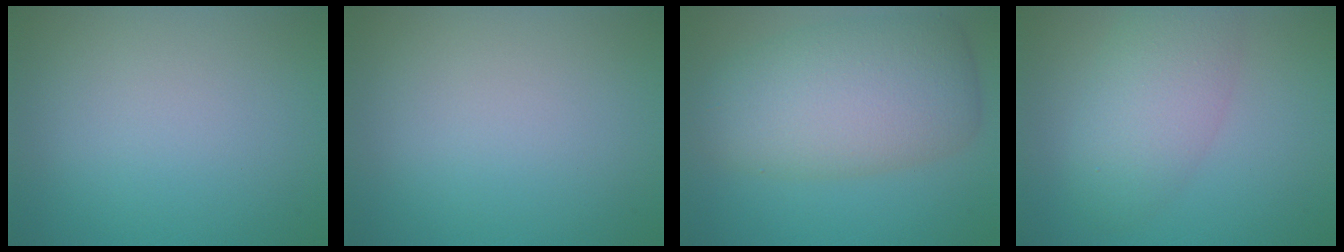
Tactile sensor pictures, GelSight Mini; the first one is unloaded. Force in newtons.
{"total": 0.0}
{"total": 8.8, "press": 8.8, "slide": 0.4}
{"total": 5.1, "press": 5.1, "slide": 0.1}